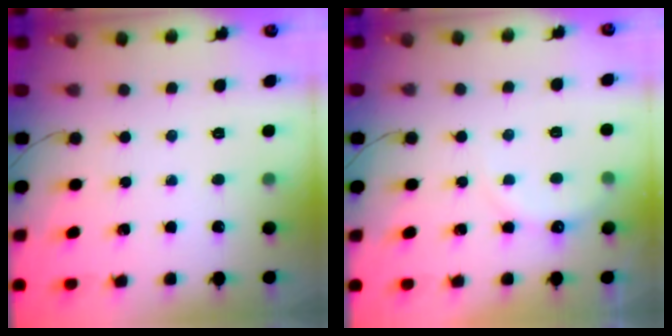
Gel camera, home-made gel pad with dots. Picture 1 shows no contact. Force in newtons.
{"total": 6.4, "press": 6.2, "slide": 1.6}